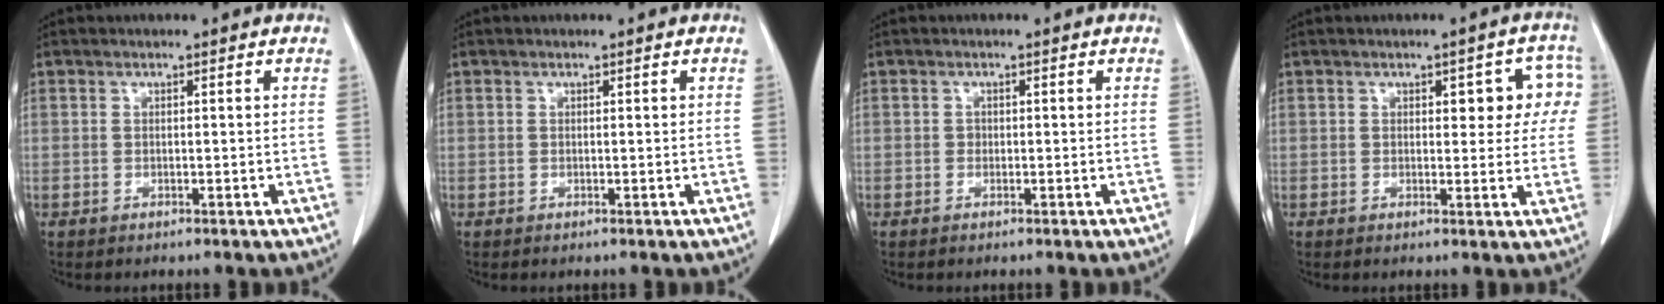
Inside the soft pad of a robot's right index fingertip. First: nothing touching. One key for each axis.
{"total": 0.0}
{"total": 0.6, "fx": 0.0, "fy": 0.5, "fz": 0.2, "tx": 0.001, "ty": 0.003, "tz": -0.002}
{"total": 6.1, "fx": 1.7, "fy": 3.1, "fz": 5.0, "tx": -0.039, "ty": 0.022, "tz": 0.019}